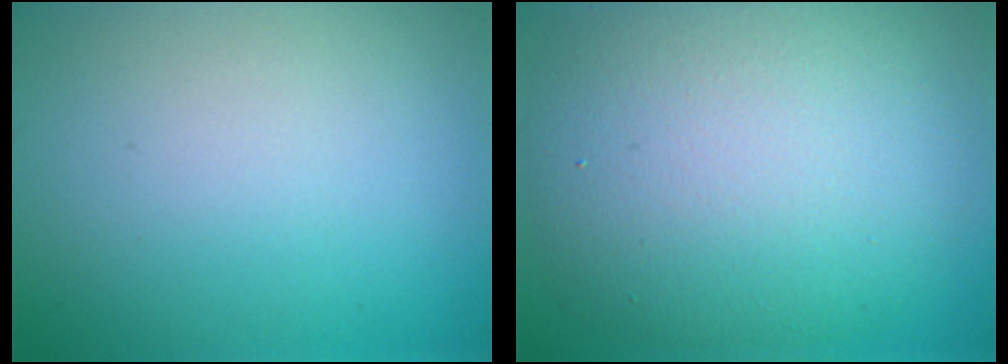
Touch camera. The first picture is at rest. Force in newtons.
{"total": 10.2, "press": 10.1, "slide": 1.0}